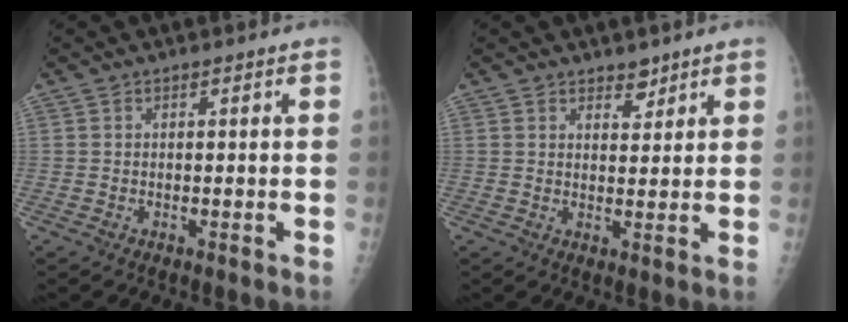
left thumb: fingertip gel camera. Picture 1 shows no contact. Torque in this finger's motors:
{"motor_torque": [-0.36, -0.24, -0.23, -0.24, 0.01]}